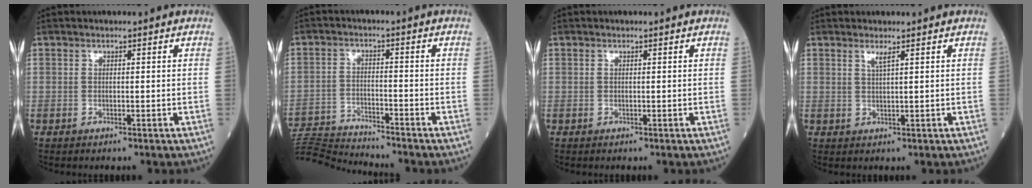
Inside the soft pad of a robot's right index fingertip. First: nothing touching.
{"total": 9.9, "force": [-9.8, -1.5, 0.7], "torque": [-0.013, 0.001, -0.177]}
{"total": 0.0}
{"total": 1.4, "force": [0.9, -0.3, 1.0], "torque": [-0.025, -0.005, 0.019]}